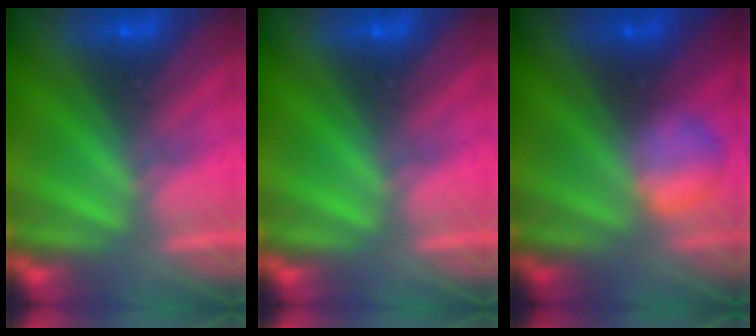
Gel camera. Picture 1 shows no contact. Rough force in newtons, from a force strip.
{"total": 0.0}
{"total": 2.3}